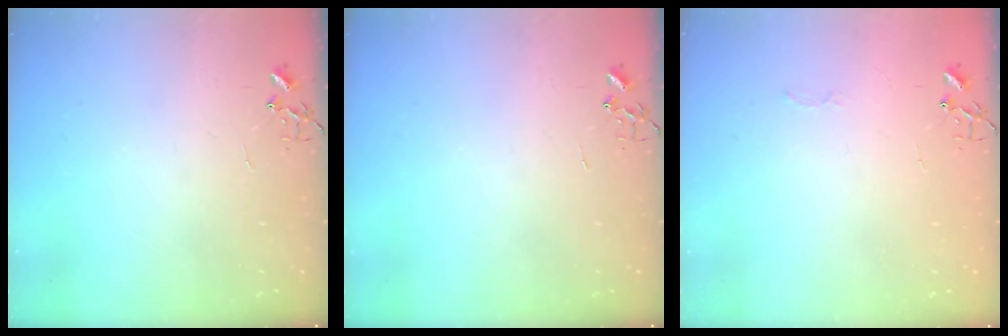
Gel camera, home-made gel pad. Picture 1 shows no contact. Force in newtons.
{"total": 0.0}
{"total": 2.5, "press": 2.5, "slide": 0.4}